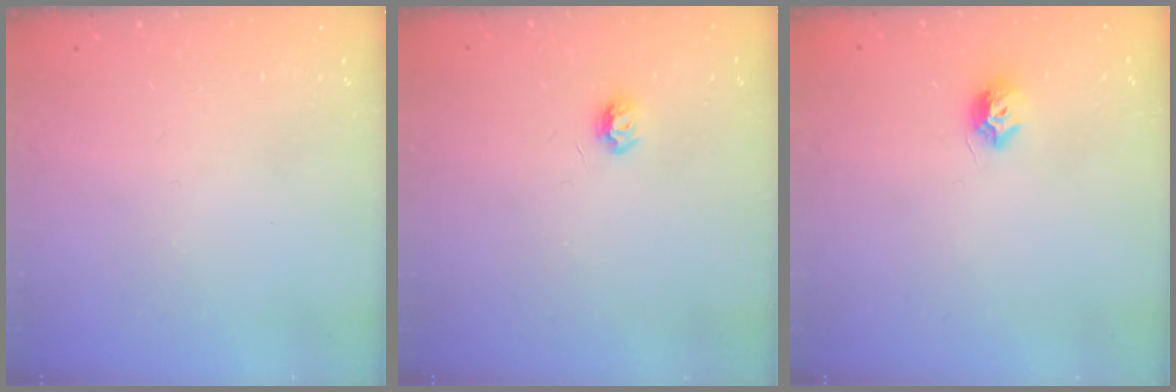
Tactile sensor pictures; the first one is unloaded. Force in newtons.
{"total": 4.7, "press": 4.7, "slide": 0.5}
{"total": 7.6, "press": 7.6, "slide": 0.2}